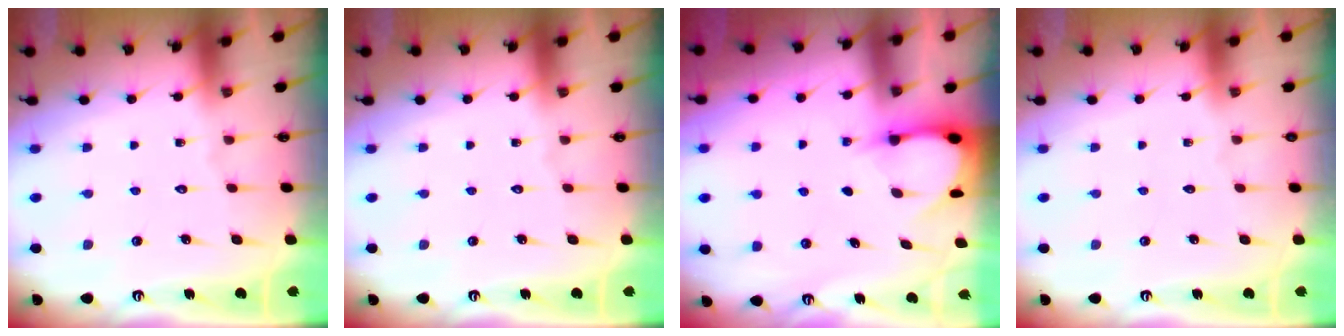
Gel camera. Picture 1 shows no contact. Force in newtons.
{"total": 0.0}
{"total": 3.2, "press": 3.2, "slide": 0.4}
{"total": 0.0}